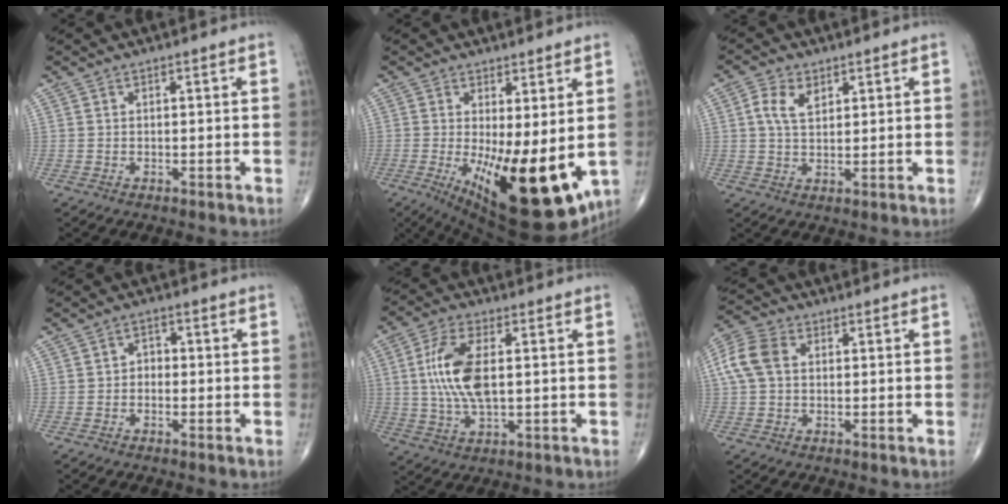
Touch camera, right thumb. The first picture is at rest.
{"total": 18.5, "force": [-3.4, 6.3, 17.0], "torque": [-0.227, -0.038, -0.027]}
{"total": 5.1, "force": [2.0, 3.1, 3.5], "torque": [-0.061, -0.005, 0.036]}
{"total": 2.1, "force": [-0.5, 1.7, 1.1], "torque": [-0.001, 0.010, -0.016]}
{"total": 11.2, "force": [1.2, 4.9, 10.0], "torque": [-0.211, 0.000, 0.026]}
{"total": 7.8, "force": [1.2, 5.5, 5.4], "torque": [-0.125, 0.024, 0.019]}